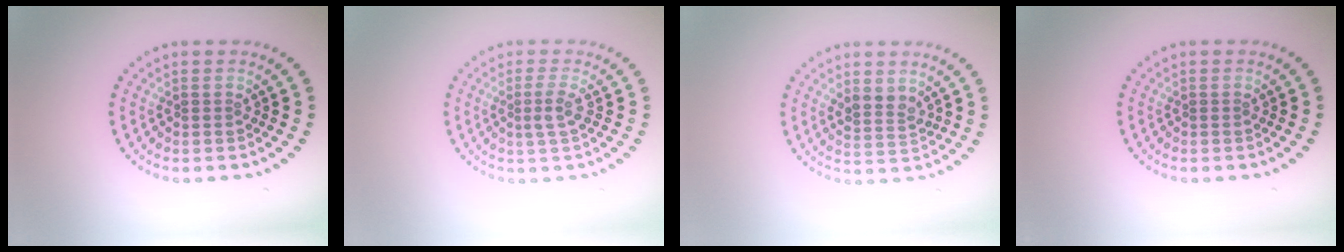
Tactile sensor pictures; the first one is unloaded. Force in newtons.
{"total": 1.7, "press": 1.3, "slide": 1.2}
{"total": 2.2, "press": 2.1, "slide": 0.8}
{"total": 0.0}